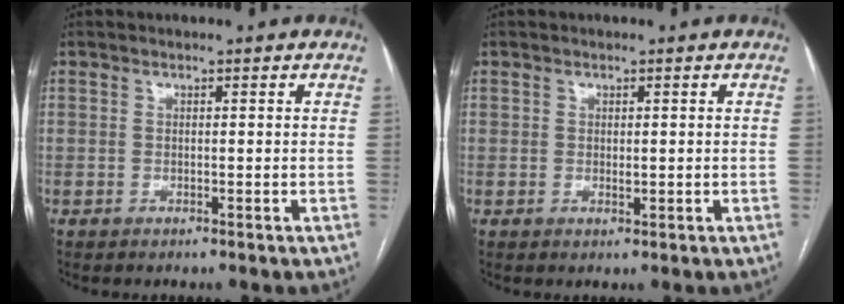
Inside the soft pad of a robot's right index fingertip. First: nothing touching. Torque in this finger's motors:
{"motor_torque": [0.13, -0.04, 0.07, 0.02]}